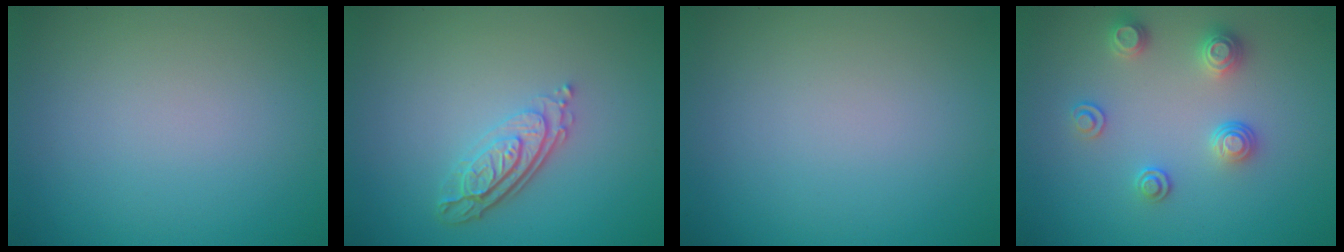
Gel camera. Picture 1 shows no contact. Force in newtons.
{"total": 3.7, "press": 2.7, "slide": 2.5}
{"total": 0.0}
{"total": 2.6, "press": 2.6, "slide": 0.5}